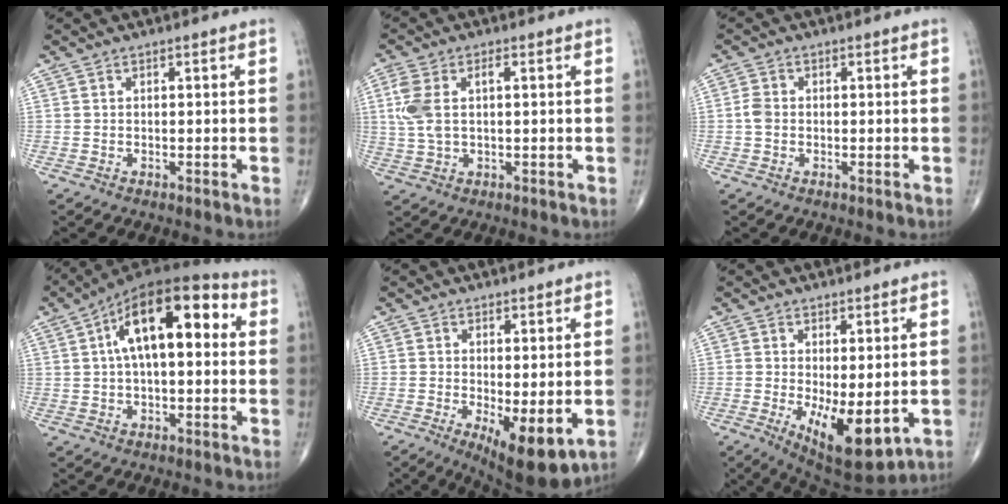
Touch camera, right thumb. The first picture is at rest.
{"total": 7.0, "force": [0.9, 3.6, 5.9], "torque": [-0.142, 0.017, 0.017]}
{"total": 2.2, "force": [-0.4, 1.7, 1.4], "torque": [-0.022, 0.005, -0.013]}
{"total": 16.9, "force": [3.6, 7.9, 14.5], "torque": [-0.207, 0.040, 0.046]}
{"total": 9.6, "force": [-2.2, 3.4, 8.7], "torque": [-0.124, -0.023, -0.024]}
{"total": 10.9, "force": [-2.0, 4.5, 9.8], "torque": [-0.140, -0.024, -0.012]}